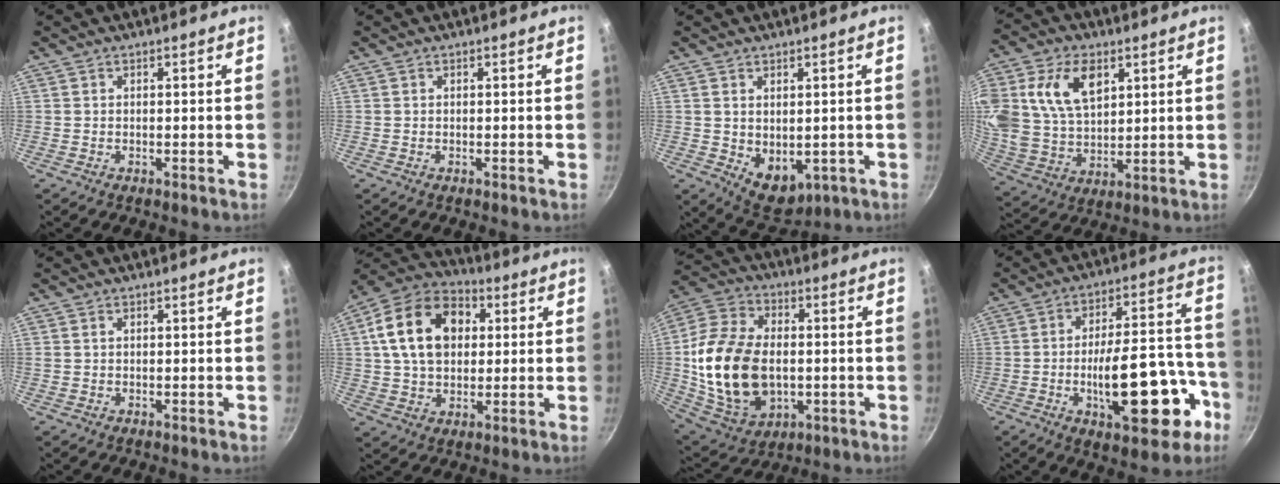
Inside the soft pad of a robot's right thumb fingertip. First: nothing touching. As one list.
[{"total": 0.0}, {"total": 7.1, "force": [0.0, 4.9, 5.1], "torque": [-0.057, -0.016, 0.019]}, {"total": 16.3, "force": [5.7, 10.6, 11.0], "torque": [-0.196, -0.012, 0.112]}, {"total": 0.7, "force": [0.3, 0.5, 0.4], "torque": [-0.006, 0.003, 0.006]}, {"total": 18.0, "force": [3.9, 12.8, 12.1], "torque": [-0.184, 0.020, 0.055]}, {"total": 22.2, "force": [-1.2, 14.9, 16.4], "torque": [-0.304, 0.010, -0.012]}, {"total": 20.9, "force": [-7.3, 8.8, 17.5], "torque": [-0.218, 0.053, -0.096]}]